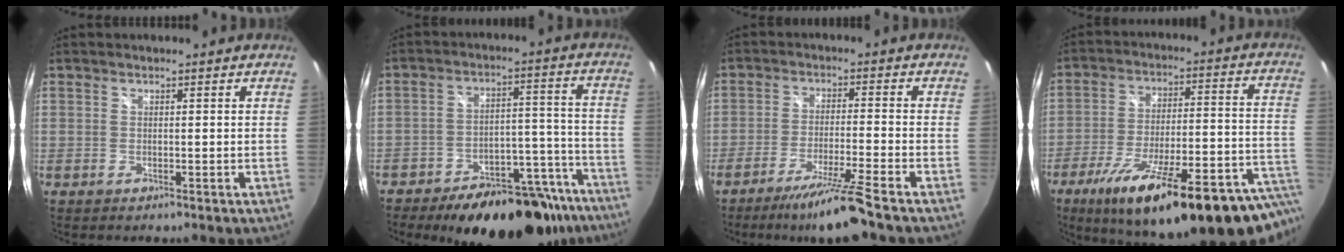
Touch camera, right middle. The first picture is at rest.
{"total": 23.7, "force": [-19.0, 9.5, 10.5], "torque": [-0.149, 0.039, -0.236]}
{"total": 9.4, "force": [-7.5, -1.6, 5.5], "torque": [-0.114, -0.017, -0.127]}
{"total": 31.6, "force": [-22.2, 6.2, 21.7], "torque": [-0.302, -0.049, -0.308]}